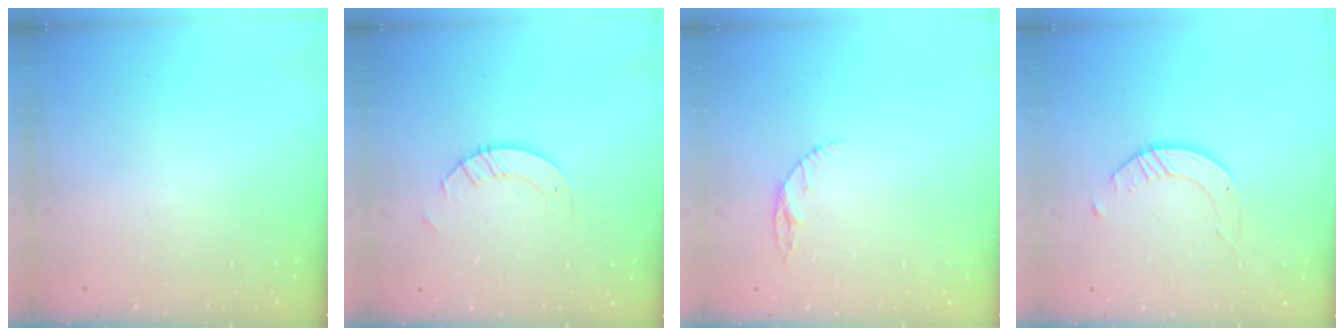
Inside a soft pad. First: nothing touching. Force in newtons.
{"total": 3.5, "press": 3.5, "slide": 0.3}
{"total": 4.7, "press": 4.7, "slide": 0.6}
{"total": 2.9, "press": 2.9, "slide": 0.3}